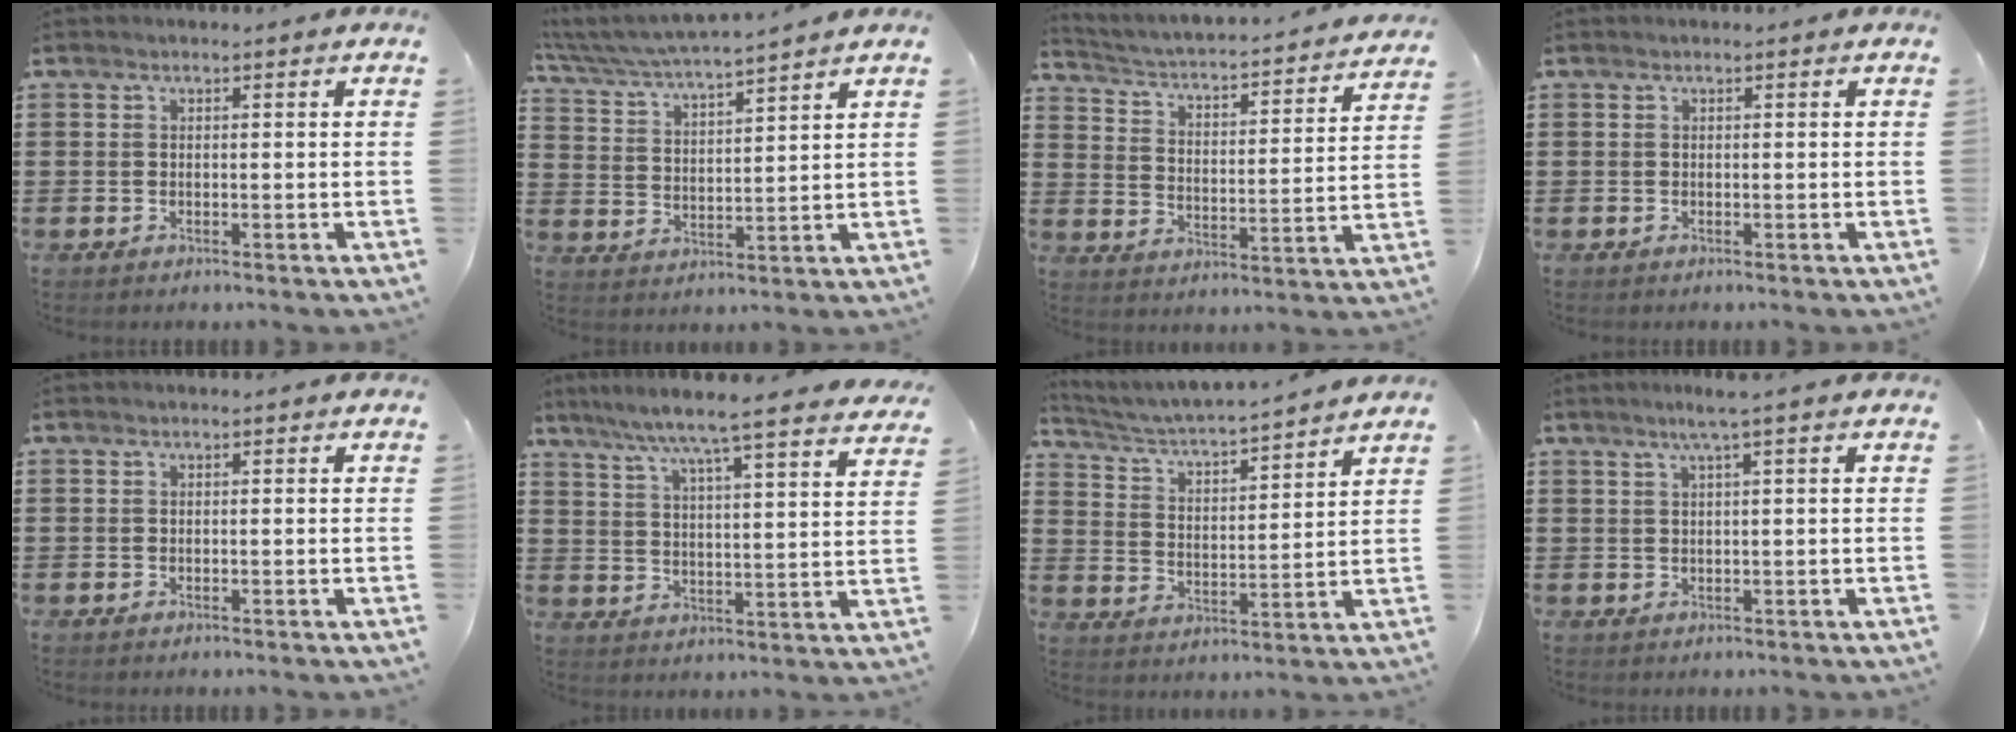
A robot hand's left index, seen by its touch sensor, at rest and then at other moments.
{"total": 4.6, "force": [4.5, -0.3, 1.3], "torque": [-0.047, -0.031, 0.073]}
{"total": 2.2, "force": [2.0, 0.0, 0.9], "torque": [-0.035, -0.032, 0.020]}
{"total": 0.0}
{"total": 0.0}
{"total": 6.5, "force": [5.7, -0.9, 2.9], "torque": [-0.081, -0.043, 0.091]}
{"total": 3.7, "force": [3.5, -0.2, 1.2], "torque": [-0.041, -0.033, 0.051]}
{"total": 2.5, "force": [1.4, -0.4, 2.0], "torque": [-0.040, -0.002, 0.024]}